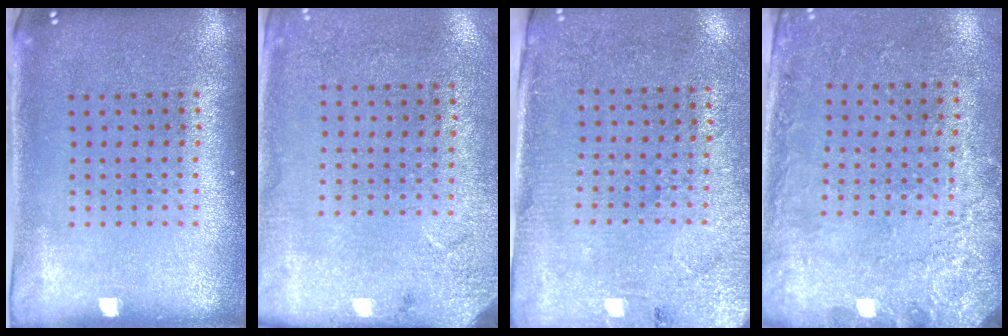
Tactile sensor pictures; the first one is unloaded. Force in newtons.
{"total": 2.8, "press": 2.2, "slide": 1.6}
{"total": 2.8, "press": 2.4, "slide": 1.3}
{"total": 2.7, "press": 2.1, "slide": 1.6}